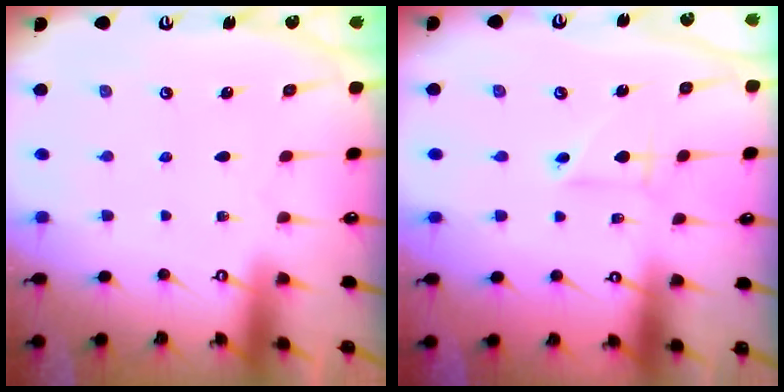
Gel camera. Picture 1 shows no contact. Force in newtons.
{"total": 3.2, "press": 3.2, "slide": 0.4}